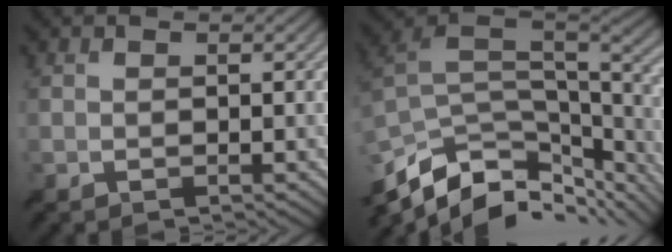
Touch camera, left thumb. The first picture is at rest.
{"total": 13.6, "force": [-7.3, 6.7, 9.4], "torque": [-0.231, -0.029, -0.113]}